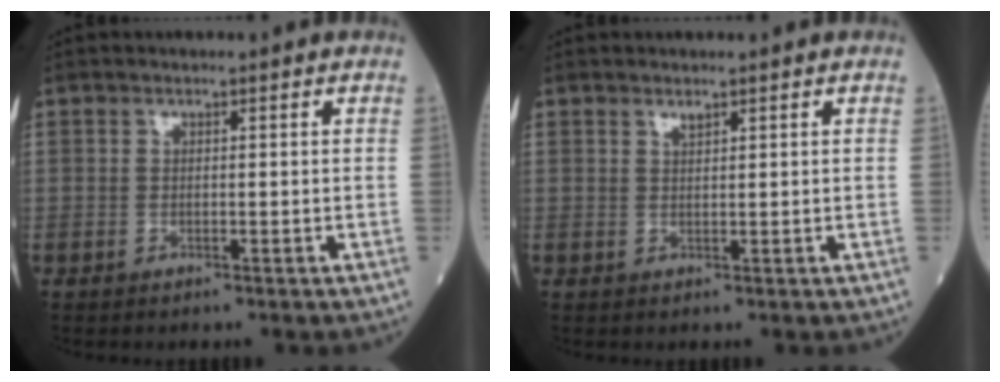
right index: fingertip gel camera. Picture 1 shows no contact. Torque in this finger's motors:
{"motor_torque": [-0.05, 0.02, -0.02, 0.01]}